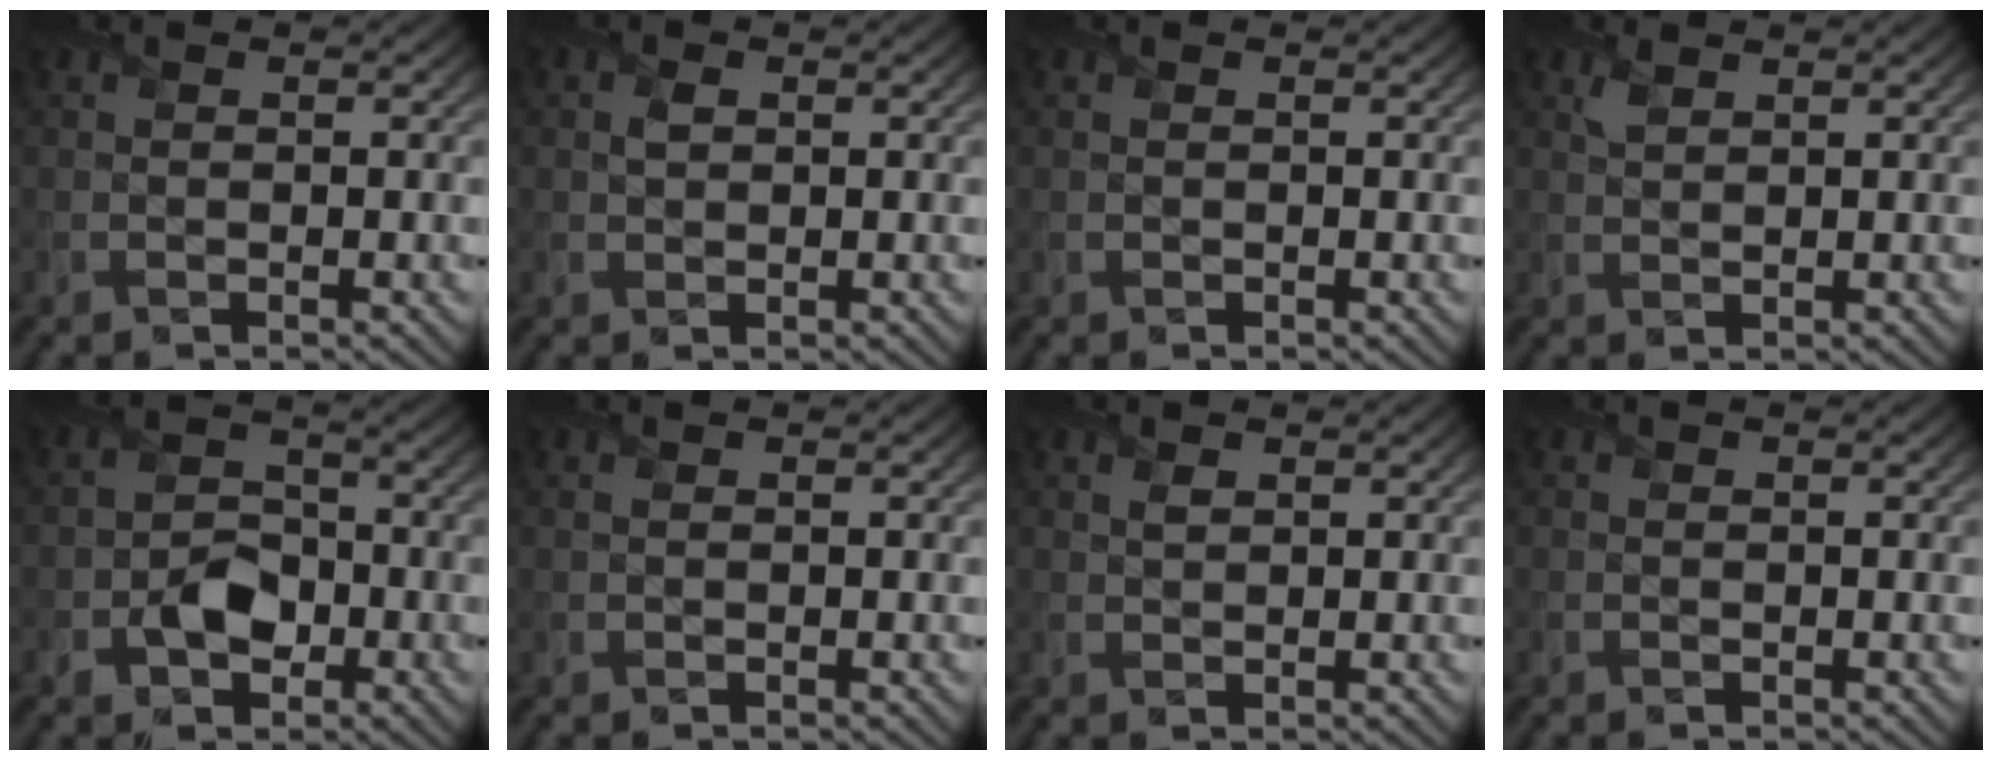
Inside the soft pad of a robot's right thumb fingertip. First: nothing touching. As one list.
[{"total": 1.1, "force": [0.3, 0.8, 0.7], "torque": [-0.018, -0.001, 0.006]}, {"total": 0.0}, {"total": 1.3, "force": [1.0, 0.6, 0.7], "torque": [-0.021, -0.001, 0.021]}, {"total": 4.2, "force": [-1.8, 3.1, 2.3], "torque": [-0.040, 0.000, -0.036]}, {"total": 0.0}, {"total": 0.9, "force": [0.6, 0.5, 0.4], "torque": [-0.011, -0.002, 0.011]}, {"total": 0.0}]